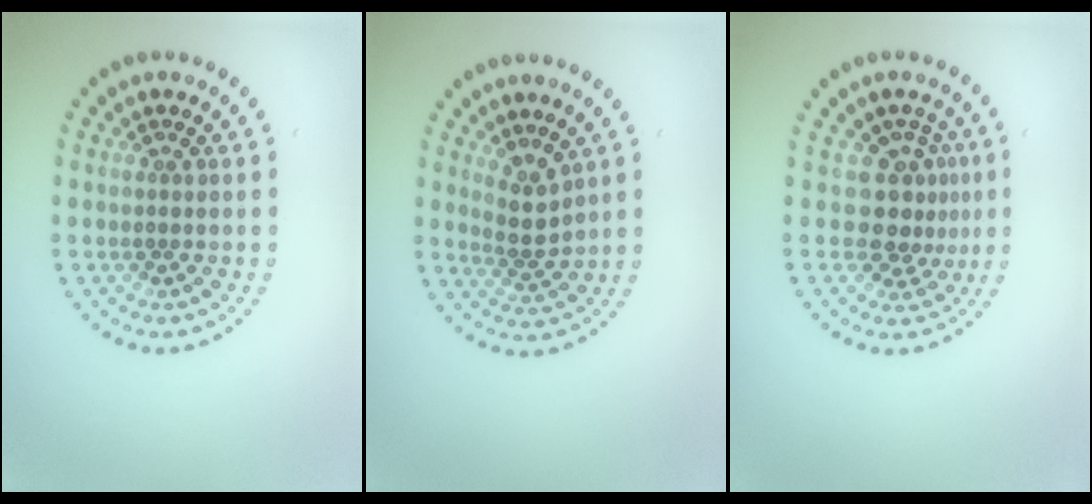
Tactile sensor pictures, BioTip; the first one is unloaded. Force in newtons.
{"total": 2.4, "press": 1.8, "slide": 1.6}
{"total": 3.2, "press": 2.4, "slide": 2.0}